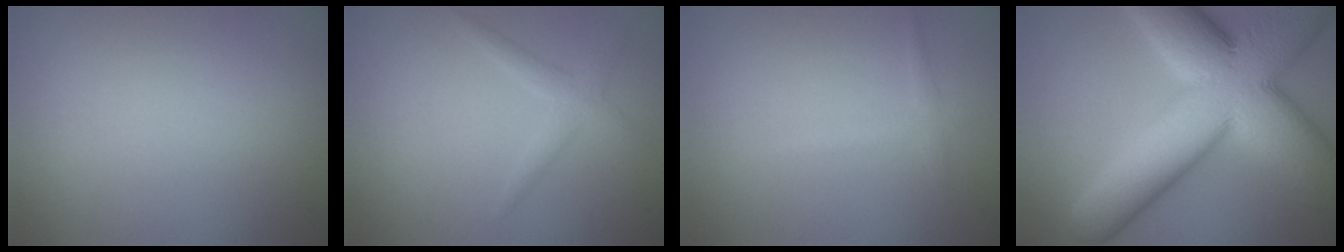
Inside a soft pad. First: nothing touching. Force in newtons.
{"total": 1.7, "press": 1.7, "slide": 0.1}
{"total": 0.6, "press": 0.6, "slide": 0.1}
{"total": 17.0, "press": 17.0, "slide": 1.0}